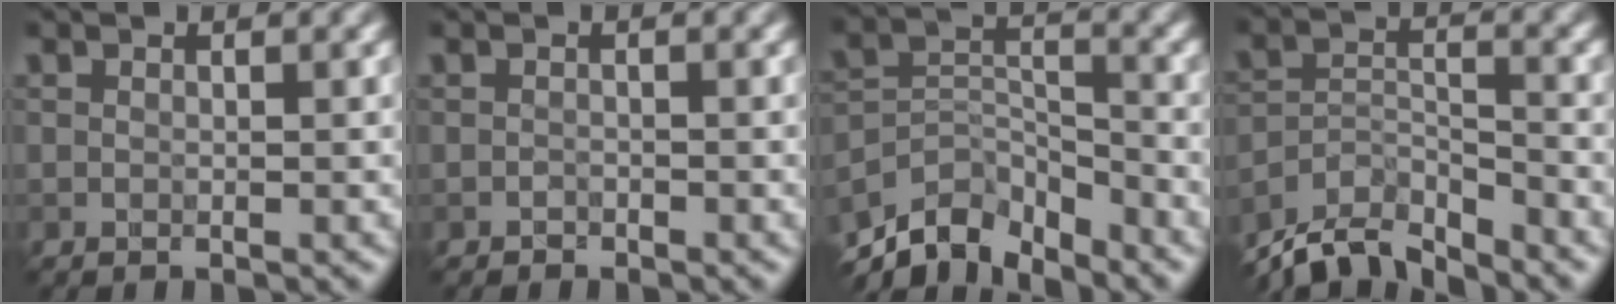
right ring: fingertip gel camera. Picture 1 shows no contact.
{"total": 0.9, "force": [-0.8, 0.0, -0.5], "torque": [0.010, 0.001, -0.007]}
{"total": 7.1, "force": [-6.0, 2.7, 2.5], "torque": [-0.043, -0.008, -0.113]}
{"total": 6.8, "force": [-6.4, 1.5, 1.8], "torque": [-0.036, -0.010, -0.117]}